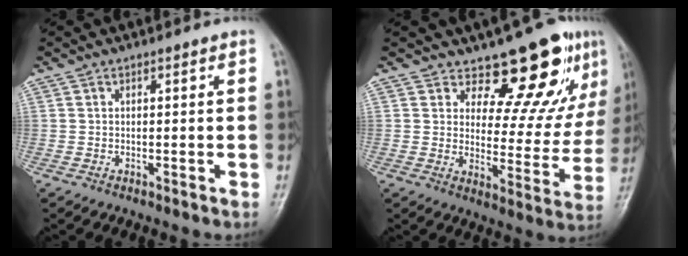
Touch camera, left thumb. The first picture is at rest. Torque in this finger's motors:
{"motor_torque": [0.45, 0.58, -0.04, -0.38, 0.15]}